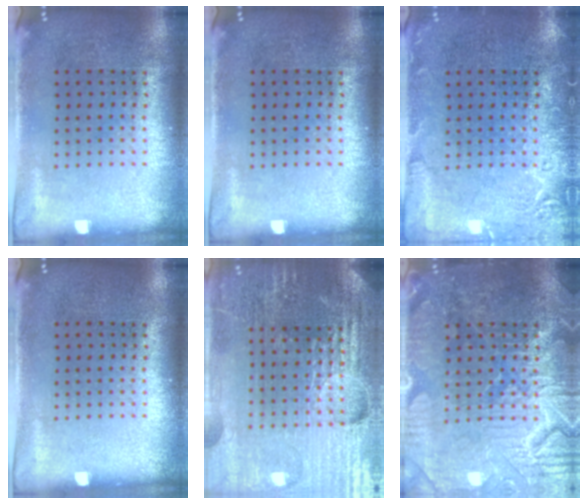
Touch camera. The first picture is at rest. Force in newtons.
{"total": 0.0}
{"total": 2.7, "press": 2.7, "slide": 0.5}
{"total": 0.0}
{"total": 5.5, "press": 5.0, "slide": 2.4}
{"total": 6.4, "press": 6.4, "slide": 0.8}